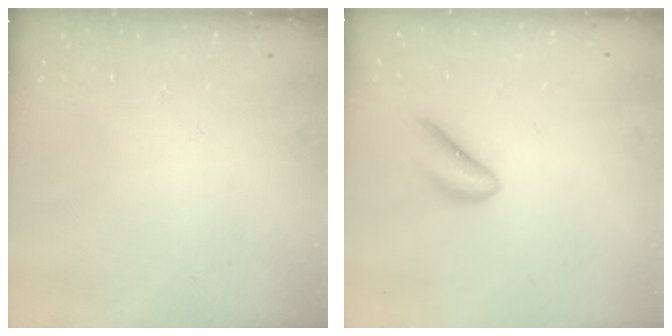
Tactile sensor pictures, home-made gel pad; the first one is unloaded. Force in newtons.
{"total": 6.6, "press": 6.5, "slide": 0.9}